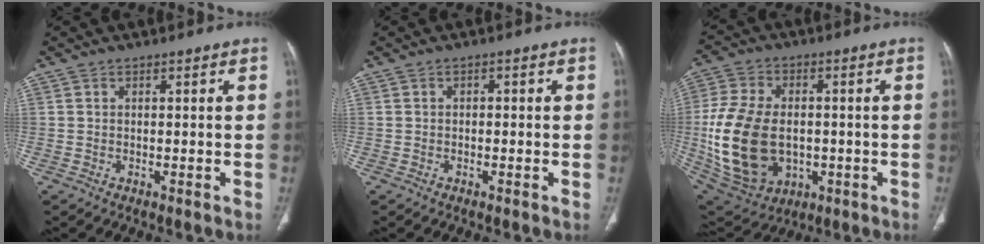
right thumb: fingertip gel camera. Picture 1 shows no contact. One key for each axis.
{"total": 0.7, "fx": -0.3, "fy": 0.5, "fz": 0.3, "tx": 0.006, "ty": 0.001, "tz": -0.009}
{"total": 21.2, "fx": -1.9, "fy": 14.3, "fz": 15.5, "tx": -0.309, "ty": -0.002, "tz": -0.009}